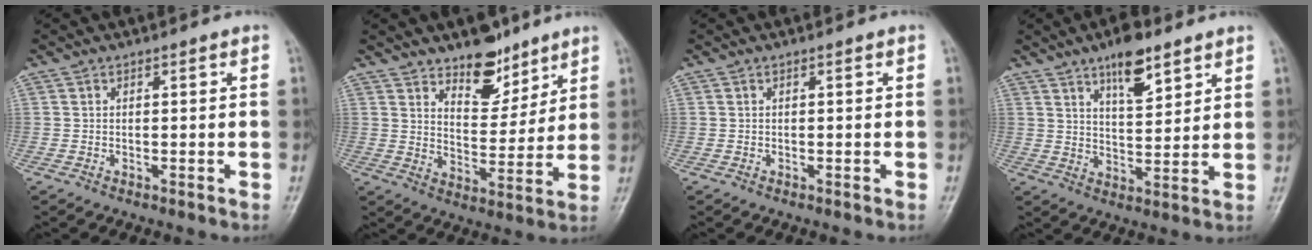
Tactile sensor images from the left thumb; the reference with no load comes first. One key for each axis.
{"total": 9.9, "fx": 7.2, "fy": 4.9, "fz": 4.6, "tx": -0.038, "ty": -0.054, "tz": 0.121}
{"total": 0.0}
{"total": 9.0, "fx": 5.8, "fy": 3.4, "fz": 6.0, "tx": -0.076, "ty": -0.036, "tz": 0.095}